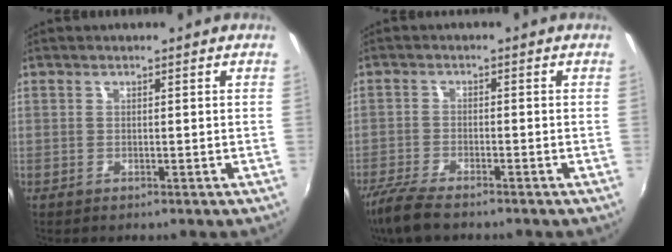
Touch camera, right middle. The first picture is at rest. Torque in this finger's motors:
{"motor_torque": [0.35, -0.34, 0.05, 0.04]}